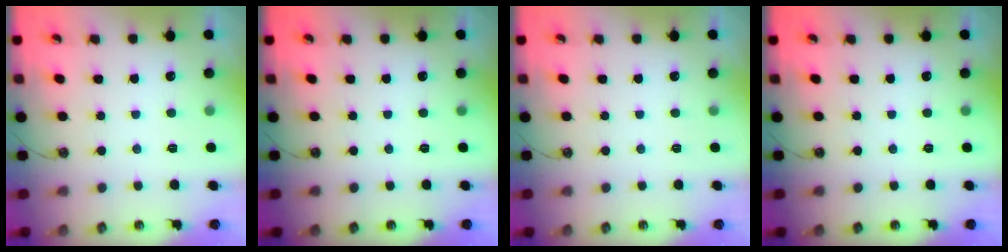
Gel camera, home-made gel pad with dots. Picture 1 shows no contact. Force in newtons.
{"total": 0.0}
{"total": 0.0}
{"total": 0.0}